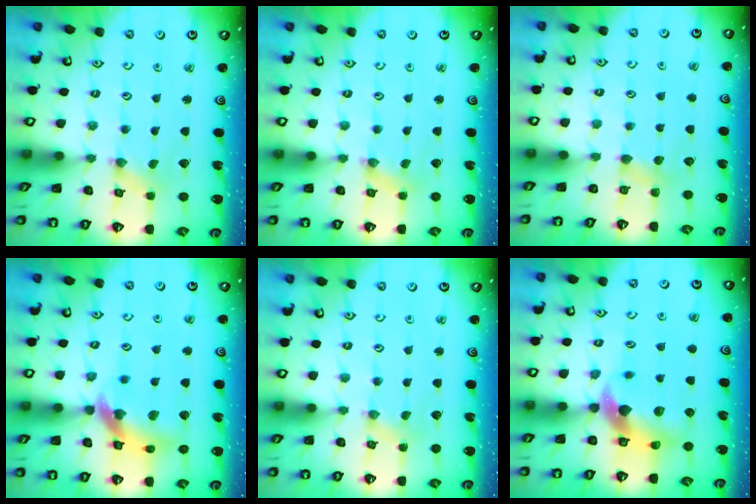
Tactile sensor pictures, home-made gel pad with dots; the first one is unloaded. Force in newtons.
{"total": 0.9, "press": 0.9, "slide": 0.3}
{"total": 4.0, "press": 4.0, "slide": 0.6}
{"total": 11.7, "press": 11.7, "slide": 1.4}
{"total": 1.8, "press": 1.7, "slide": 0.4}
{"total": 9.9, "press": 9.8, "slide": 1.4}